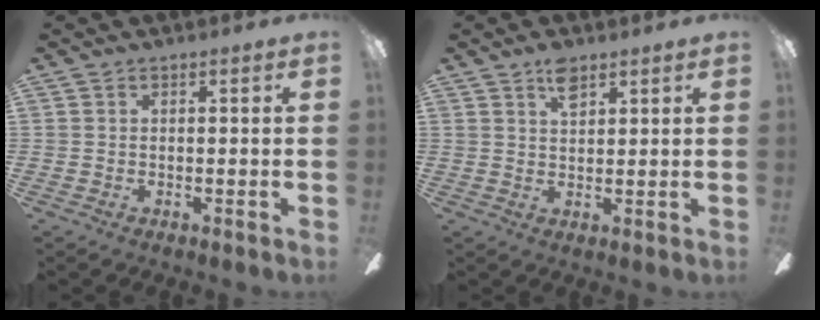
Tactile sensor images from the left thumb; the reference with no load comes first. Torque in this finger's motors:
{"motor_torque": [0.15, -0.05, 0.34, -0.34, 0.03]}